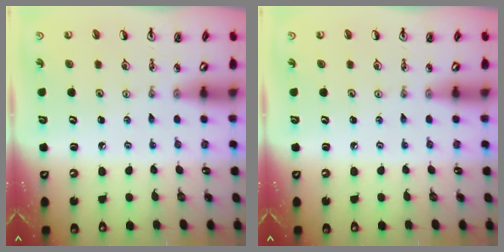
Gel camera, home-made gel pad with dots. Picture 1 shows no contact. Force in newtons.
{"total": 0.0}